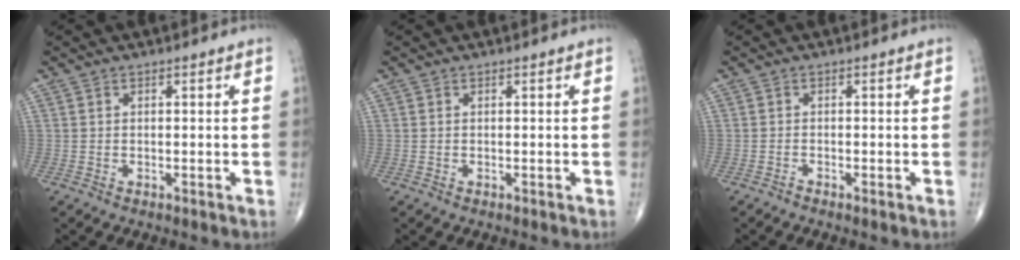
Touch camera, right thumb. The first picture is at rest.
{"total": 0.0}
{"total": 0.6, "force": [-0.6, 0.0, 0.3], "torque": [-0.008, 0.000, -0.014]}